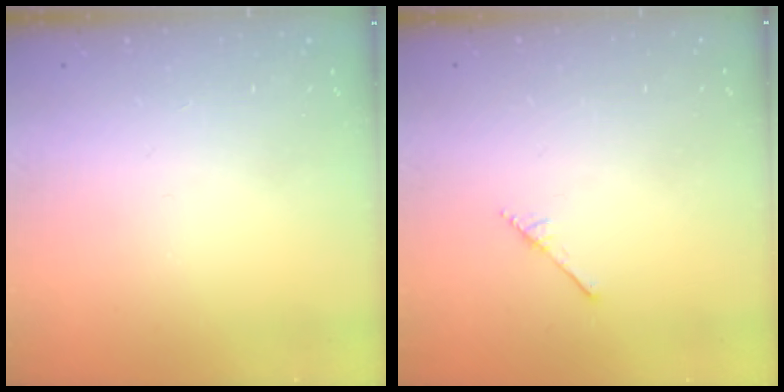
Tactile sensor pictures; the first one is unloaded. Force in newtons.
{"total": 1.7, "press": 1.7, "slide": 0.1}